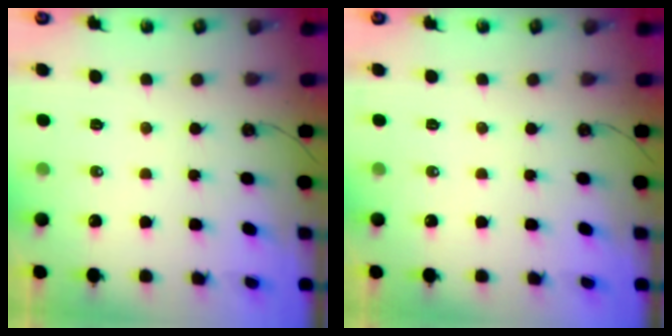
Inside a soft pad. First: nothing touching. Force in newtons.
{"total": 0.0}